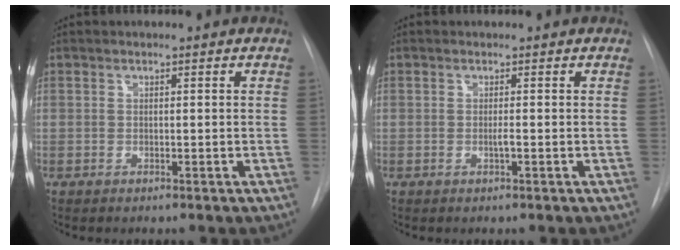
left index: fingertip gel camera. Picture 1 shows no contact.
{"total": 0.8, "force": [-0.5, -0.1, 0.5], "torque": [-0.011, -0.007, -0.011]}